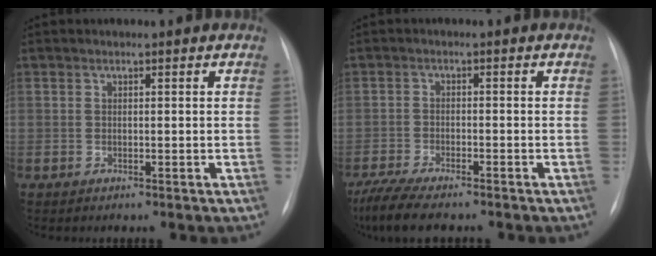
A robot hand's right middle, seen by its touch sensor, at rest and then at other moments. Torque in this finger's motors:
{"motor_torque": [0.65, -0.64, 0.09, 0.07]}